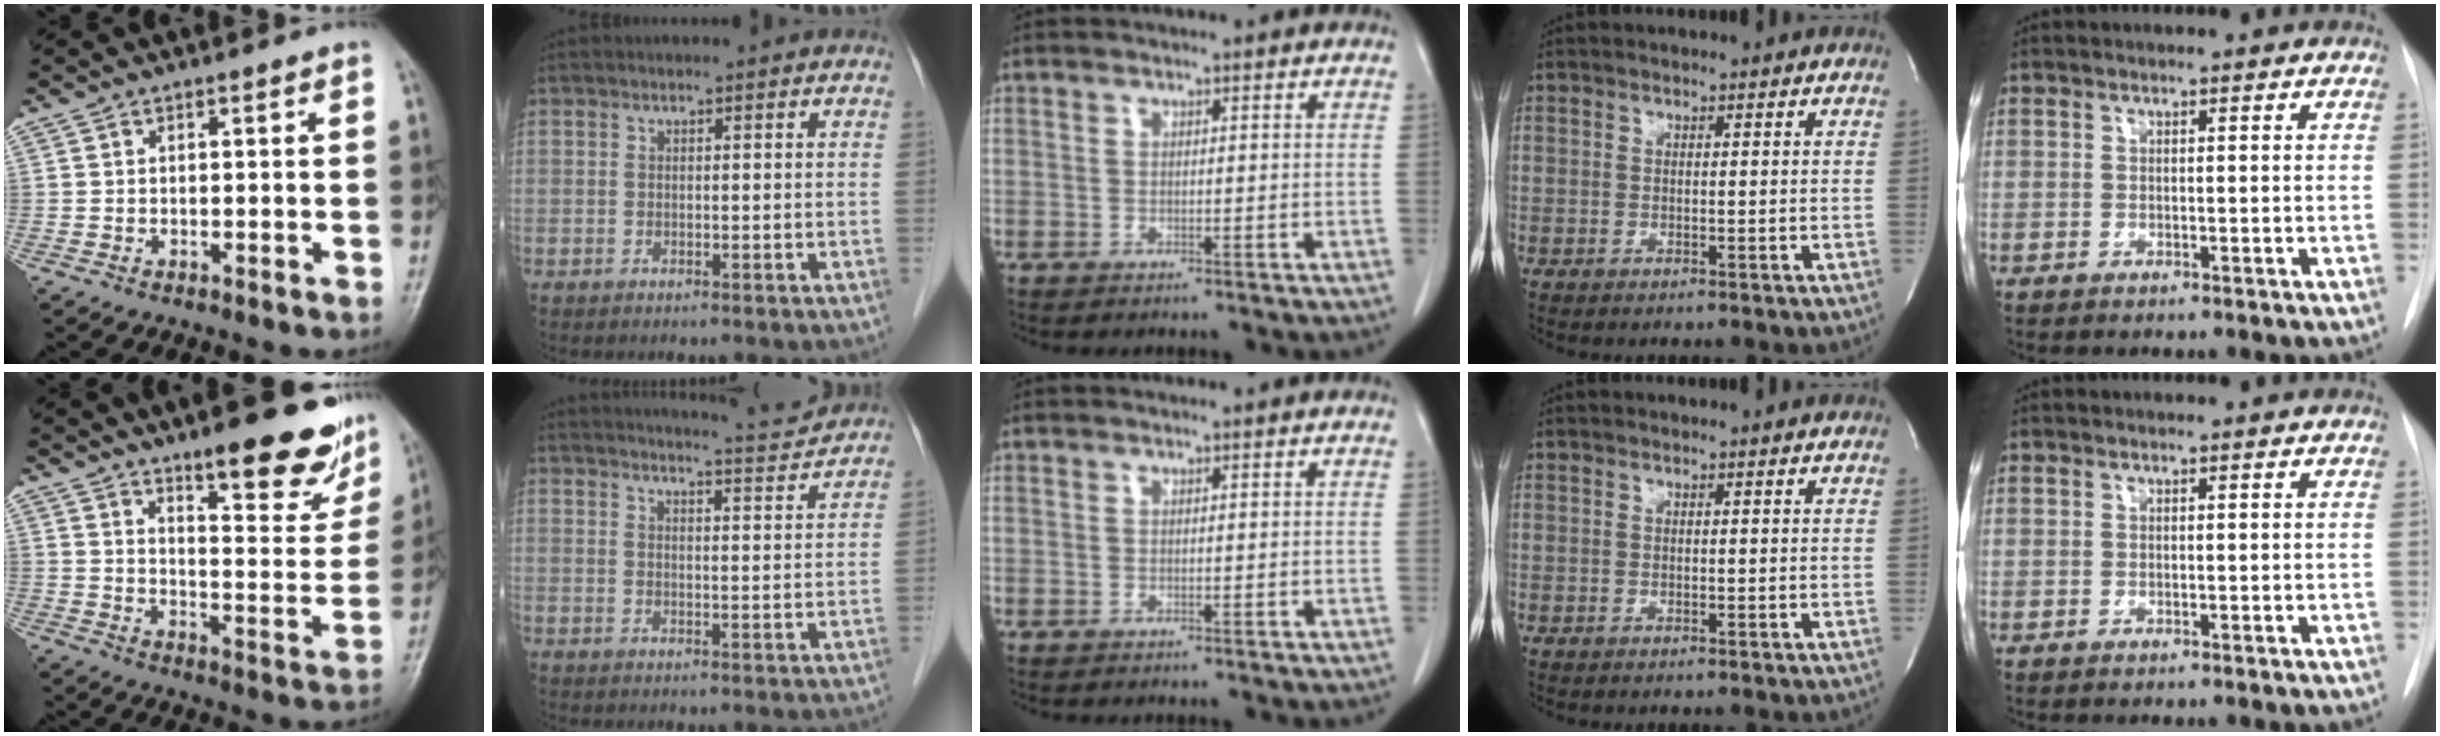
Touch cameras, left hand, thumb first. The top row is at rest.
{"thumb": {"total": 16.5, "force": [11.8, 4.5, 10.7], "torque": [-0.094, -0.083, 0.167]}, "index": {"total": 8.2, "force": [8.1, -0.5, 1.2], "torque": [-0.029, -0.005, 0.105]}}